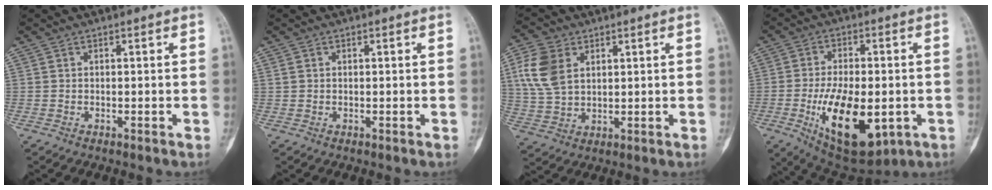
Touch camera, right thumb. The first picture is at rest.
{"total": 0.5, "force": [0.2, 0.5, 0.2], "torque": [0.001, 0.003, 0.004]}
{"total": 10.0, "force": [3.3, 6.8, 6.5], "torque": [-0.132, -0.004, 0.071]}
{"total": 17.7, "force": [-4.7, 8.4, 14.8], "torque": [-0.226, -0.006, -0.056]}